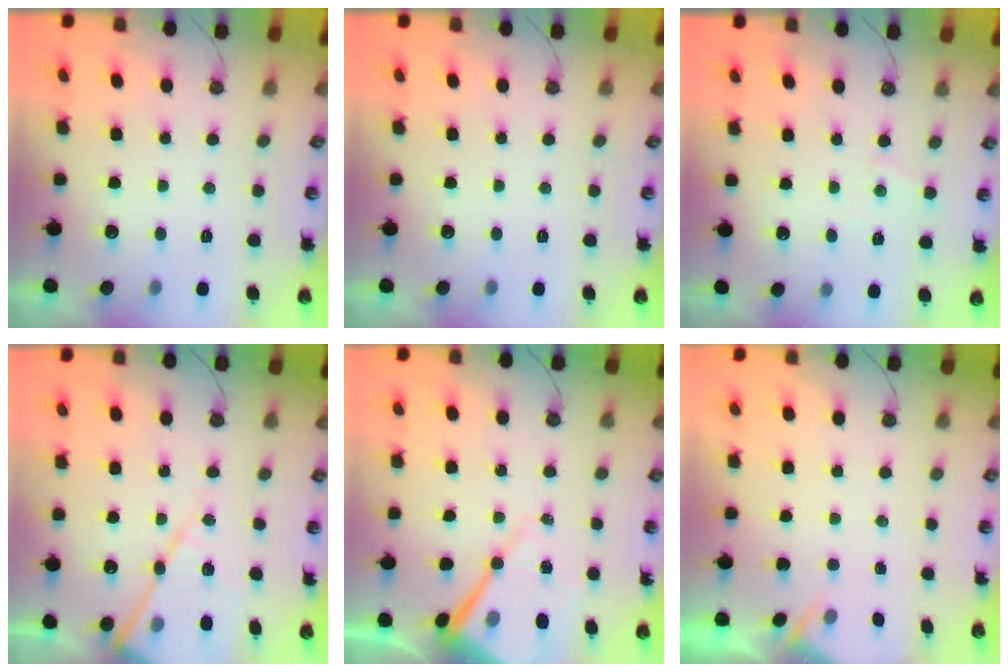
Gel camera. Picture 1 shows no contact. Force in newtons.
{"total": 0.0}
{"total": 3.8, "press": 3.7, "slide": 0.5}
{"total": 13.7, "press": 13.7, "slide": 0.8}
{"total": 12.7, "press": 12.7, "slide": 1.2}
{"total": 2.0, "press": 1.9, "slide": 0.4}